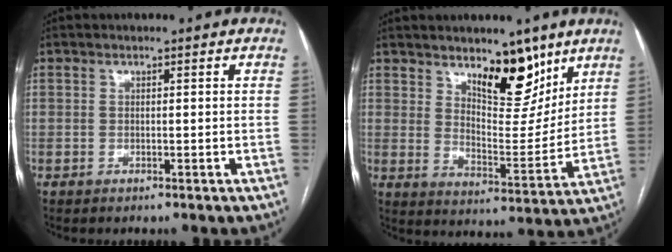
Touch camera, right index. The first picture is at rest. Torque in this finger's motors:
{"motor_torque": [-0.02, 0.38, 0.18, 0.03]}